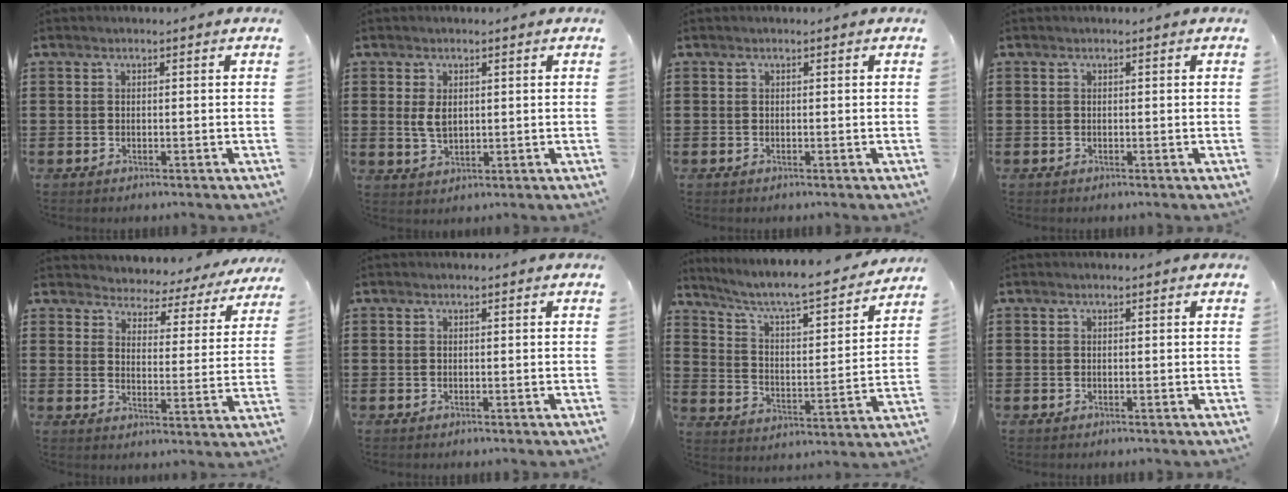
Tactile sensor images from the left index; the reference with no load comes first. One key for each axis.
{"total": 3.3, "fx": 0.8, "fy": 1.9, "fz": 2.5, "tx": -0.061, "ty": 0.002, "tz": 0.011}
{"total": 0.0}
{"total": 0.0}
{"total": 3.2, "fx": 3.1, "fy": 0.5, "fz": -0.3, "tx": -0.019, "ty": -0.029, "tz": 0.047}
{"total": 0.0}
{"total": 6.5, "fx": 5.6, "fy": 0.3, "fz": 3.4, "tx": -0.089, "ty": -0.045, "tz": 0.085}
{"total": 0.0}